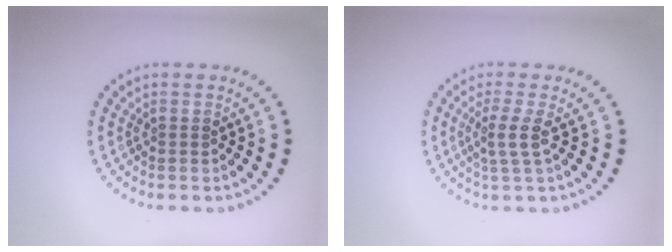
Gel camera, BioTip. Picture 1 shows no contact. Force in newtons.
{"total": 2.1, "press": 1.6, "slide": 1.4}